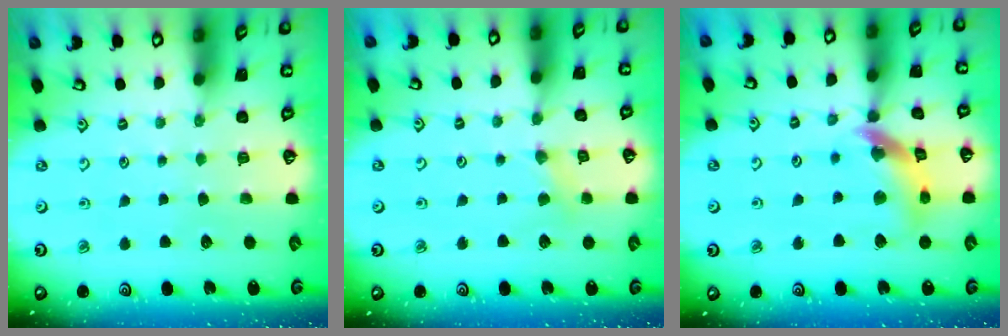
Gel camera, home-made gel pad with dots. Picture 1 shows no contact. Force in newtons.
{"total": 2.3, "press": 2.2, "slide": 0.4}
{"total": 12.5, "press": 12.5, "slide": 1.4}